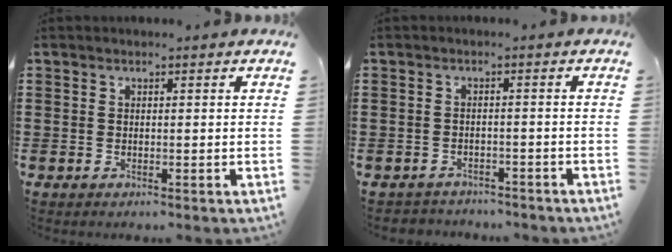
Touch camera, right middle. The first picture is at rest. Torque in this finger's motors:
{"motor_torque": [-0.22, -0.19, -0.10, -0.01]}